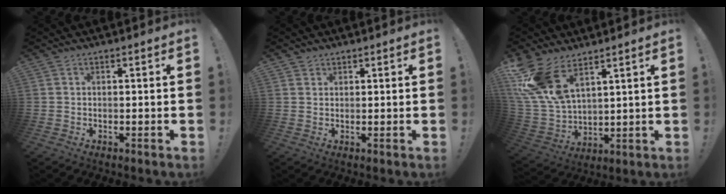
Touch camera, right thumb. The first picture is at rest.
{"total": 1.5, "force": [1.2, 1.0, 0.1], "torque": [0.003, -0.006, 0.022]}
{"total": 14.9, "force": [9.4, 7.4, 9.0], "torque": [-0.200, -0.059, 0.176]}